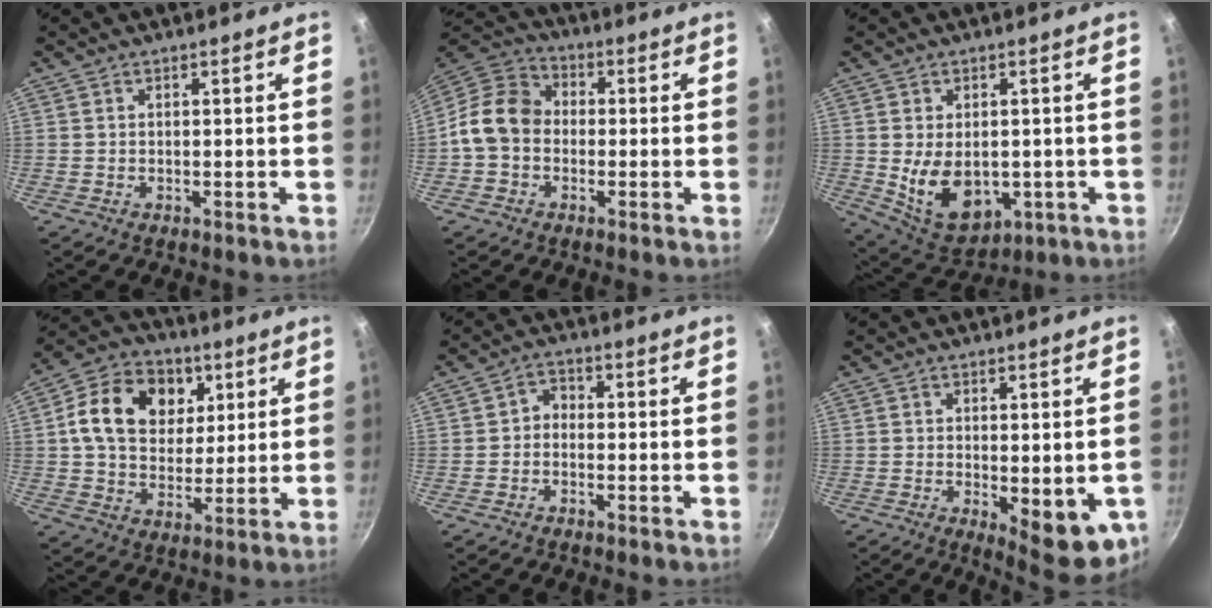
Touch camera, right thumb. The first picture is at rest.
{"total": 11.1, "force": [-1.2, 9.0, 6.3], "torque": [-0.083, 0.030, -0.047]}
{"total": 11.8, "force": [-1.0, 8.0, 8.7], "torque": [-0.120, -0.014, 0.013]}
{"total": 17.0, "force": [5.0, 12.9, 9.9], "torque": [-0.146, -0.001, 0.074]}
{"total": 2.7, "force": [-0.8, 2.2, 1.4], "torque": [-0.014, 0.015, -0.023]}
{"total": 10.4, "force": [-1.9, 4.0, 9.4], "torque": [-0.099, -0.013, -0.014]}